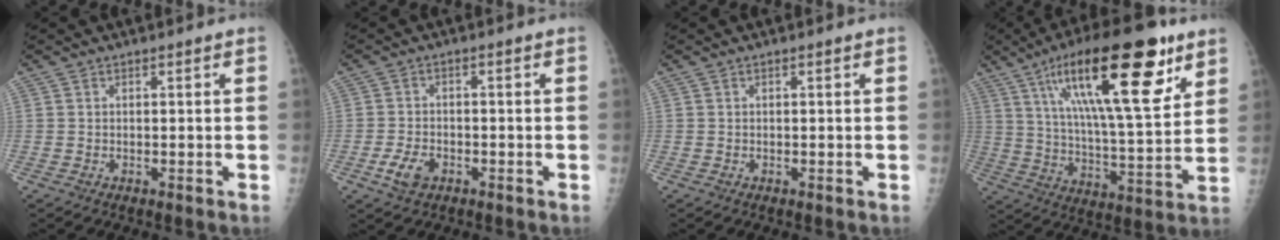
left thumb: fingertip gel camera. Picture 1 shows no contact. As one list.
[{"total": 4.6, "force": [-2.2, 2.8, 2.9], "torque": [-0.056, 0.009, -0.039]}, {"total": 0.0}, {"total": 26.2, "force": [13.2, 7.5, 21.3], "torque": [-0.333, -0.032, 0.219]}]